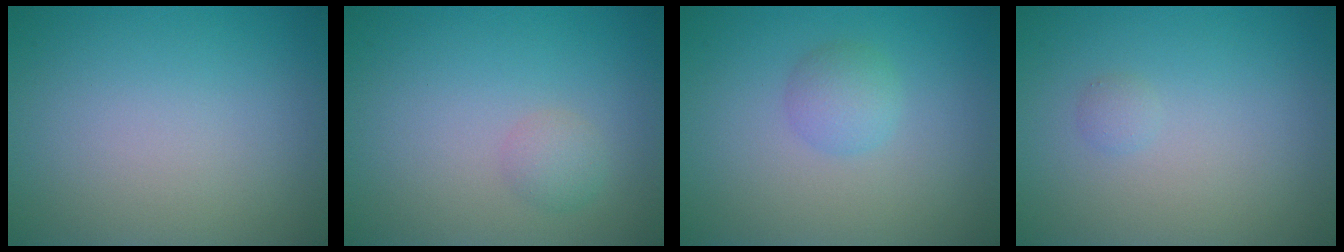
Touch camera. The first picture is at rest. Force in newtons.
{"total": 1.3, "press": 1.3, "slide": 0.1}
{"total": 1.9, "press": 1.9, "slide": 0.1}
{"total": 0.6, "press": 0.6, "slide": 0.0}